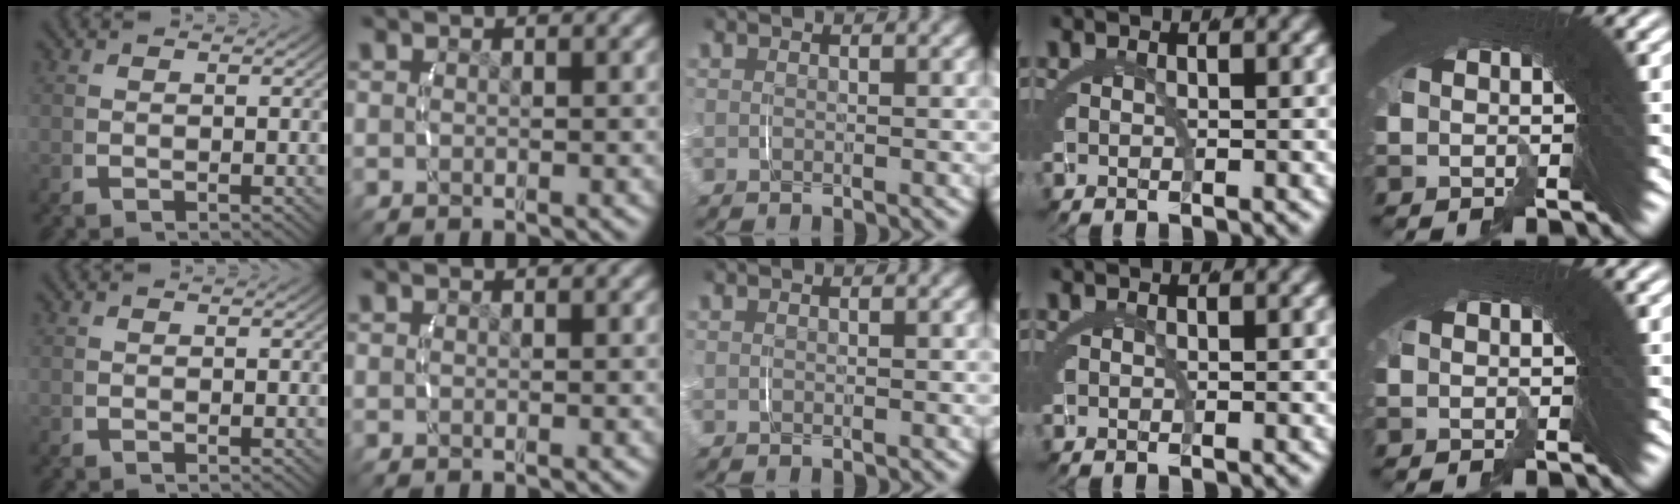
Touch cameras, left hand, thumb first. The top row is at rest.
{}